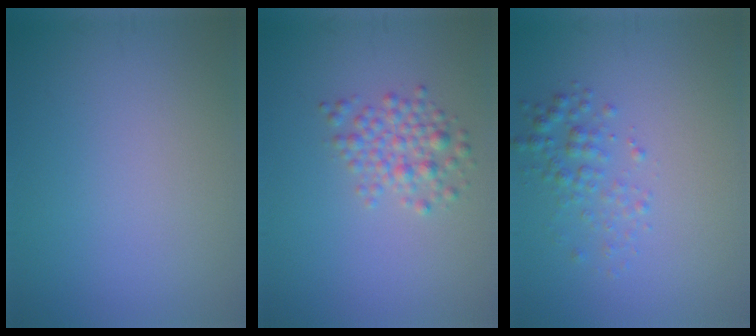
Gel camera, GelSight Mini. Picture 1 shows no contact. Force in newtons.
{"total": 2.6, "press": 2.6, "slide": 0.2}
{"total": 2.0, "press": 2.0, "slide": 0.1}